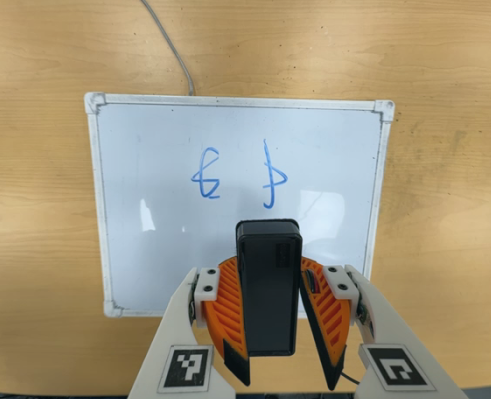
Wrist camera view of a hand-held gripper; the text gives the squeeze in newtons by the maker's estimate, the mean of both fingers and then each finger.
{"total": 7.3, "left": 7.2, "right": 7.4}